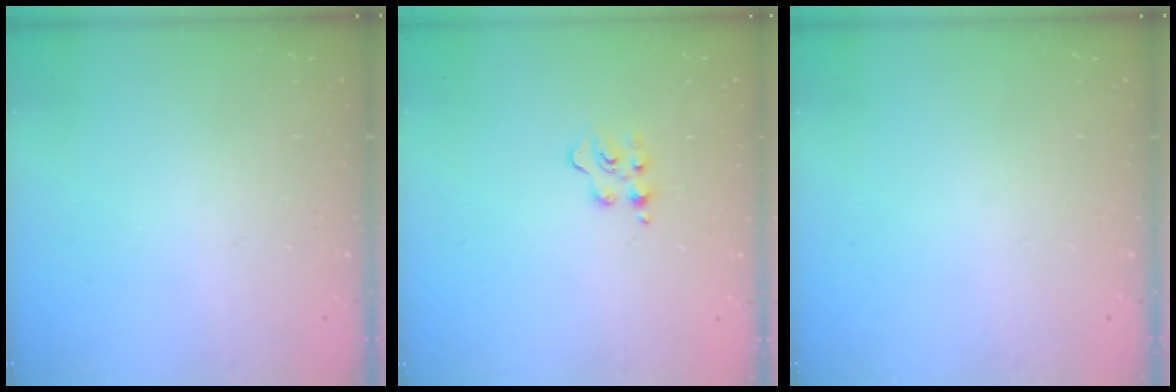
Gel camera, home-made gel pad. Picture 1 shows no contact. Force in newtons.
{"total": 3.9, "press": 3.9, "slide": 0.4}
{"total": 0.0}